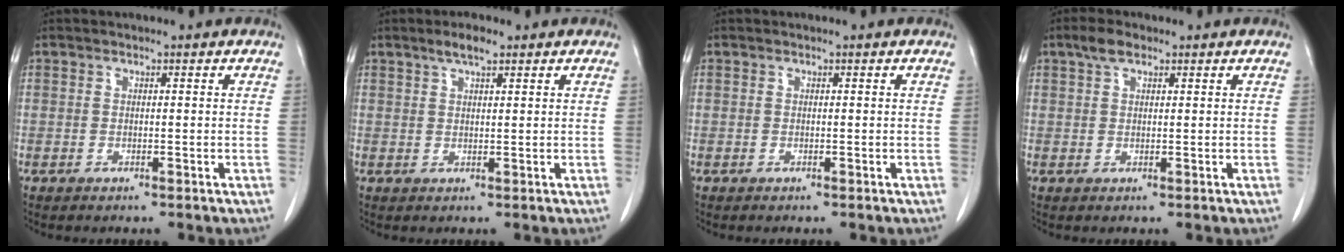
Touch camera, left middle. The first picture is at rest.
{"total": 2.9, "force": [2.0, 0.6, 2.0], "torque": [-0.041, 0.005, 0.037]}
{"total": 0.0}
{"total": 2.7, "force": [1.7, 1.2, 1.7], "torque": [-0.038, 0.010, 0.034]}